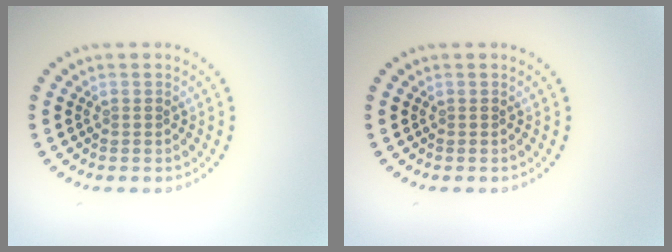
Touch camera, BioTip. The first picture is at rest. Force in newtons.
{"total": 0.0}